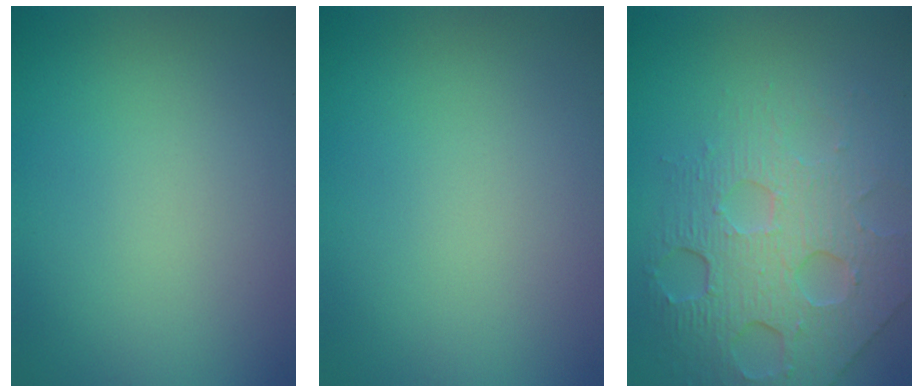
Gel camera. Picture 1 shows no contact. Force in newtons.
{"total": 0.0}
{"total": 7.9, "press": 5.3, "slide": 5.8}